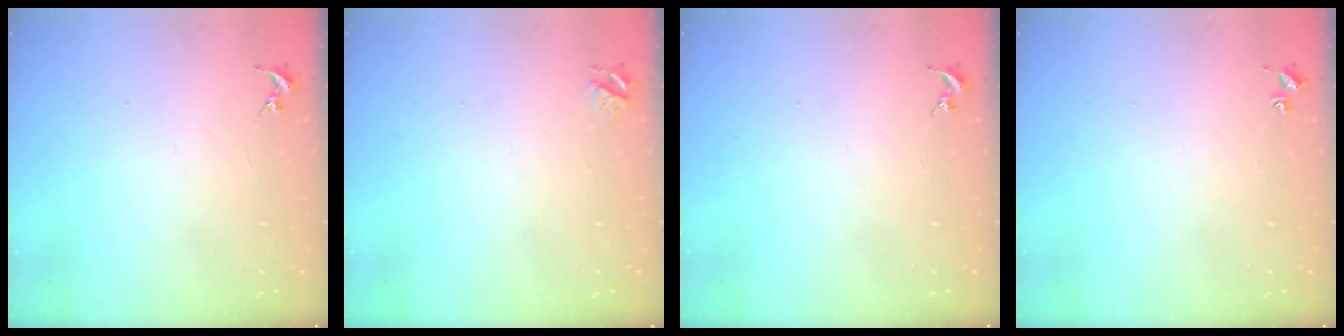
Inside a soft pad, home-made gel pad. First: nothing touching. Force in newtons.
{"total": 4.0, "press": 3.9, "slide": 0.4}
{"total": 0.0}
{"total": 1.8, "press": 1.8, "slide": 0.2}